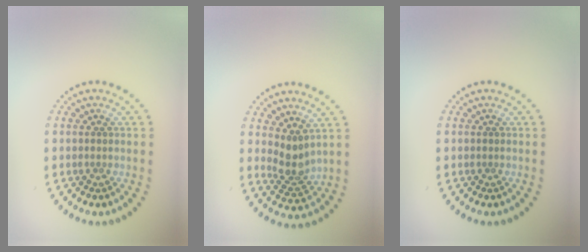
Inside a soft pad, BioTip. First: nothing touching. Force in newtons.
{"total": 2.5, "press": 1.9, "slide": 1.6}
{"total": 0.0}